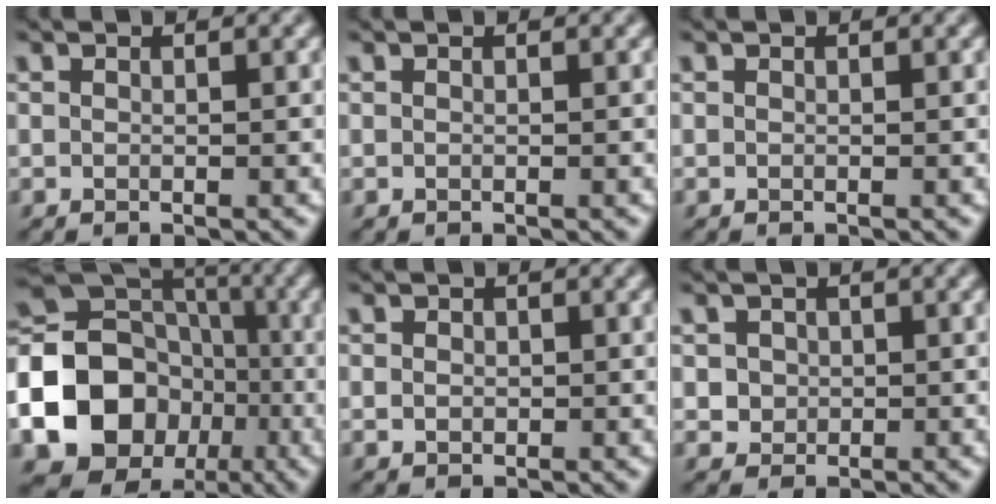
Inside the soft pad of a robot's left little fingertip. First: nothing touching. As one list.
[{"total": 0.0}, {"total": 0.0}, {"total": 21.6, "force": [-6.3, 19.1, 7.8], "torque": [-0.181, -0.020, -0.135]}, {"total": 0.9, "force": [0.0, 0.8, 0.4], "torque": [-0.004, 0.004, -0.003]}, {"total": 2.1, "force": [0.4, 1.9, 0.8], "torque": [-0.014, 0.006, 0.015]}]